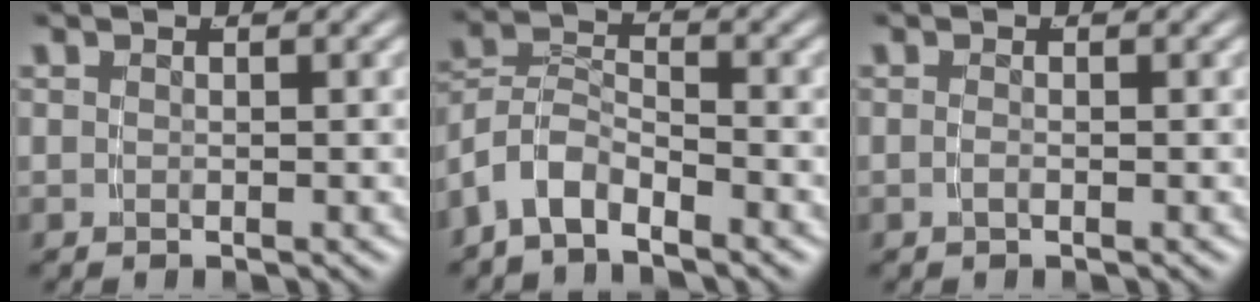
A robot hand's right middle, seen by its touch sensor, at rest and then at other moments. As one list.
[{"total": 7.4, "force": [-3.4, 6.0, 2.6], "torque": [-0.078, -0.020, -0.067]}, {"total": 0.7, "force": [-0.5, -0.3, 0.4], "torque": [-0.012, -0.005, -0.006]}]